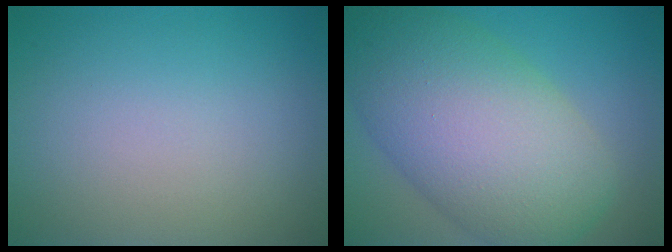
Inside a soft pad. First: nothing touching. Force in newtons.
{"total": 12.2, "press": 12.2, "slide": 0.5}